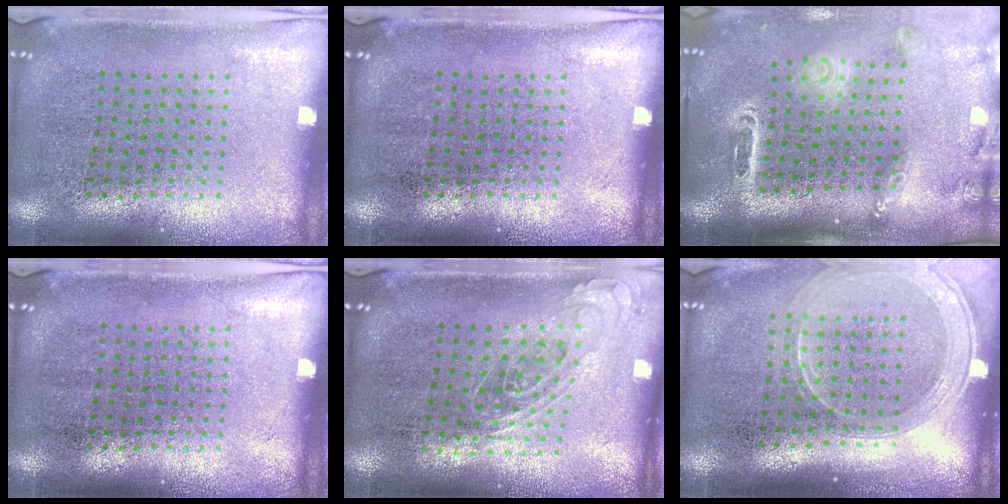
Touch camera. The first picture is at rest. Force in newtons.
{"total": 0.0}
{"total": 2.6, "press": 1.9, "slide": 1.8}
{"total": 0.0}
{"total": 0.7, "press": 0.7, "slide": 0.3}
{"total": 1.8, "press": 1.6, "slide": 0.8}